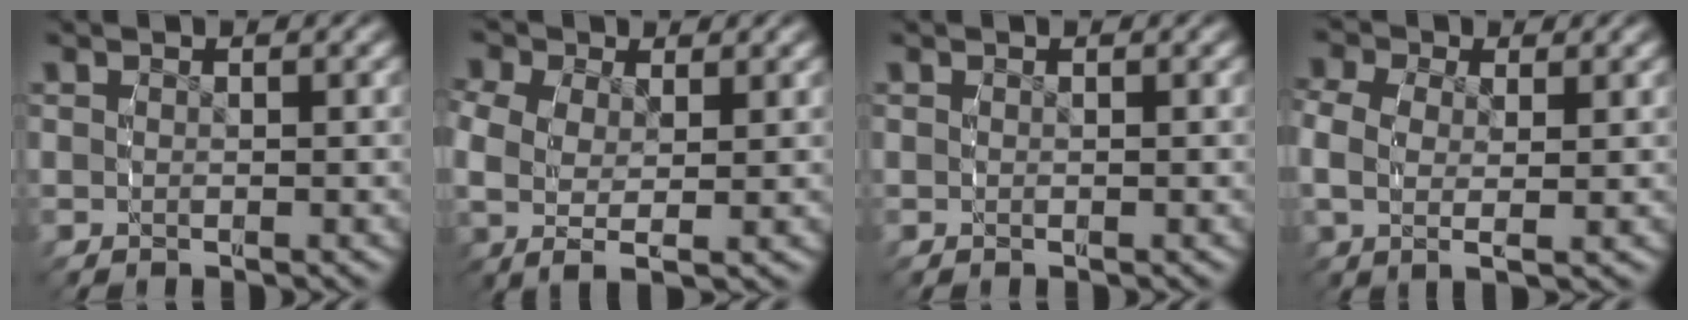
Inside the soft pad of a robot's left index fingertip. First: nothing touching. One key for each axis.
{"total": 5.5, "fx": 0.3, "fy": 3.6, "fz": 4.1, "tx": -0.099, "ty": -0.019, "tz": 0.015}
{"total": 0.0}
{"total": 3.9, "fx": 0.6, "fy": 2.4, "fz": 3.1, "tx": -0.074, "ty": -0.010, "tz": 0.013}